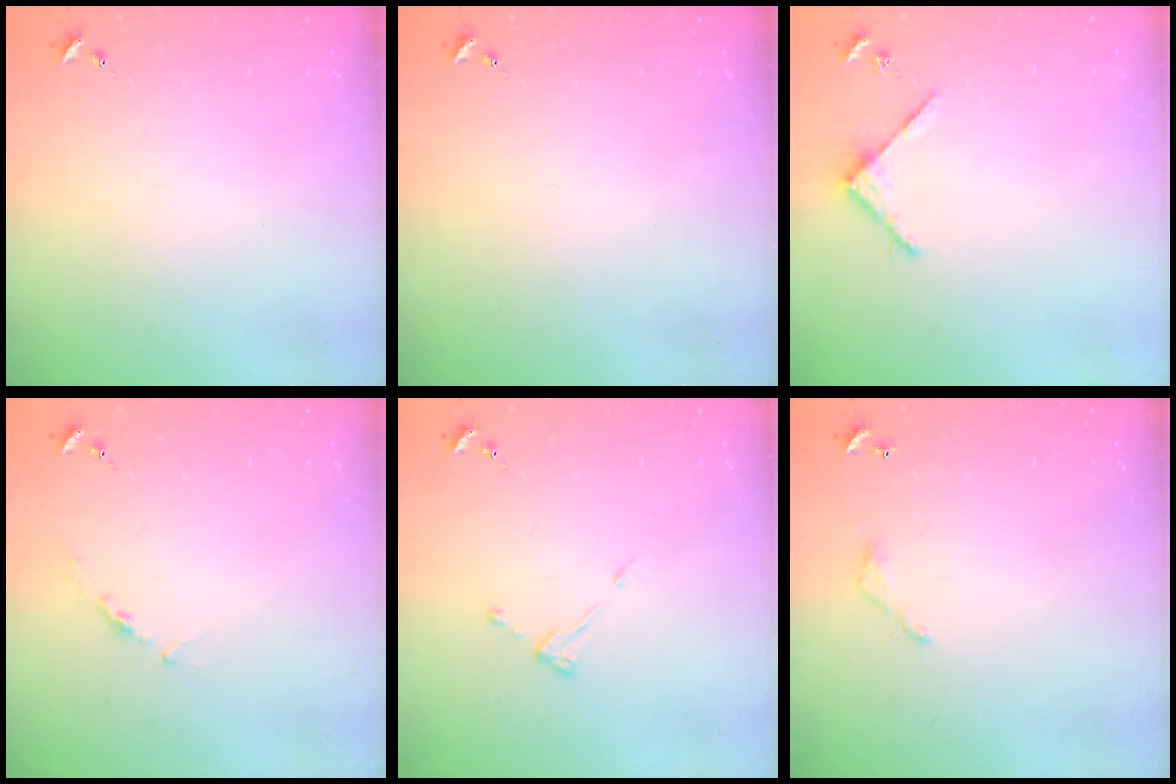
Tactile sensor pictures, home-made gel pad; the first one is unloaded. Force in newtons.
{"total": 0.0}
{"total": 3.4, "press": 3.4, "slide": 0.4}
{"total": 3.7, "press": 3.7, "slide": 0.5}
{"total": 3.8, "press": 3.8, "slide": 0.3}
{"total": 3.2, "press": 3.2, "slide": 0.2}